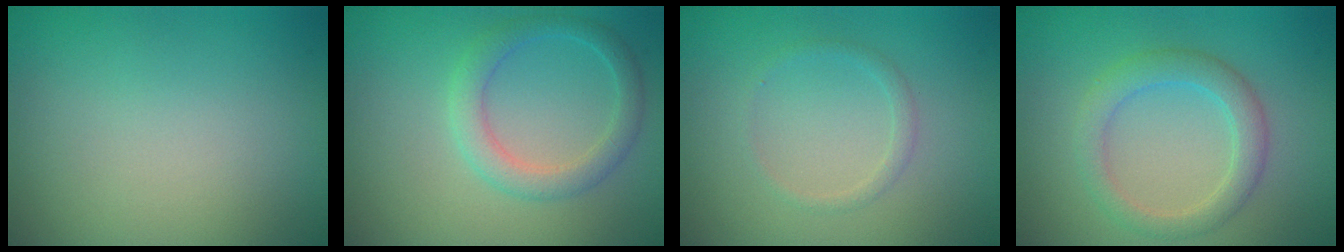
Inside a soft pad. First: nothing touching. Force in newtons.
{"total": 2.7, "press": 2.7, "slide": 0.1}
{"total": 1.0, "press": 1.0, "slide": 0.1}
{"total": 3.0, "press": 3.0, "slide": 0.3}